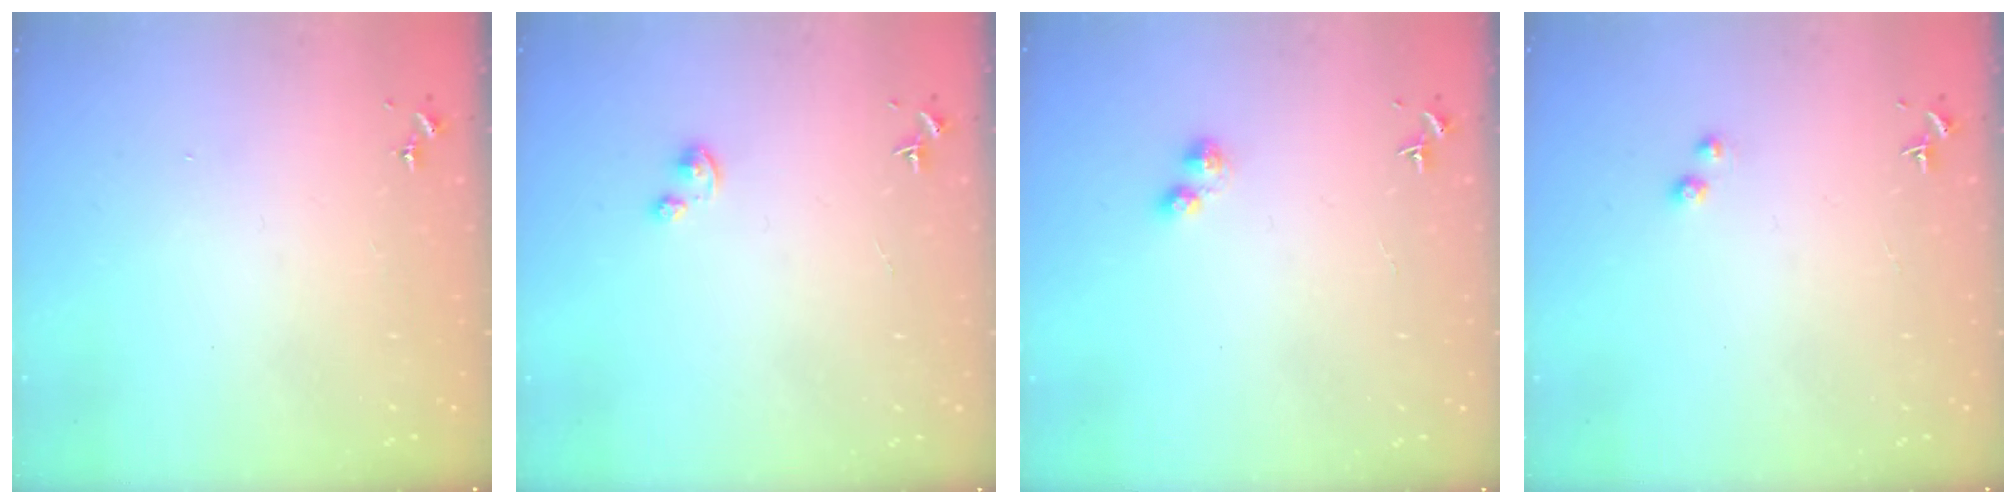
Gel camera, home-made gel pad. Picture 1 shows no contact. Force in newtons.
{"total": 2.5, "press": 2.5, "slide": 0.2}
{"total": 2.5, "press": 2.5, "slide": 0.4}
{"total": 1.0, "press": 1.0, "slide": 0.1}